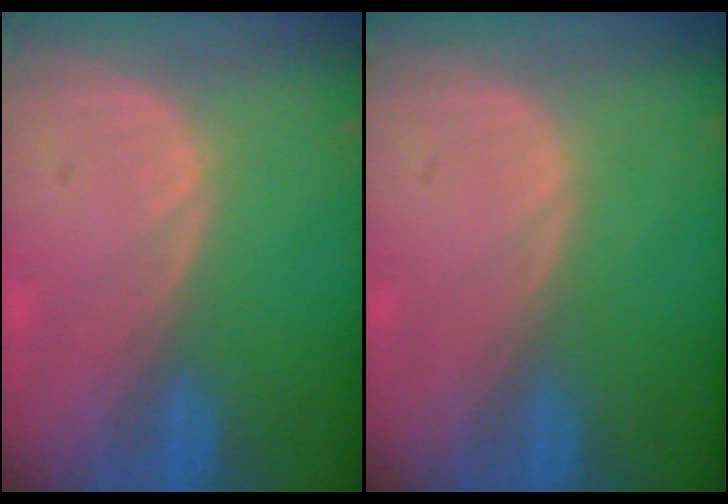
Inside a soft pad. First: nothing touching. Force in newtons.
{"total": 0.0}